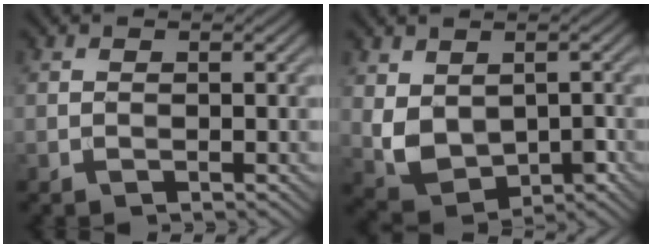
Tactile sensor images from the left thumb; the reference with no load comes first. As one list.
[{"total": 5.9, "force": [0.1, 4.2, 4.2], "torque": [-0.093, -0.018, 0.011]}]